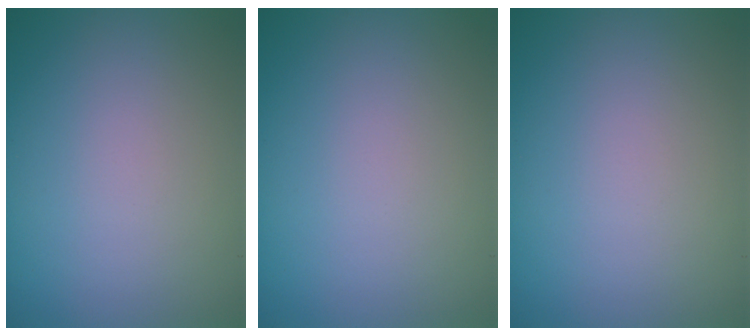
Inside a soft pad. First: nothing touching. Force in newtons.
{"total": 0.0}
{"total": 0.0}